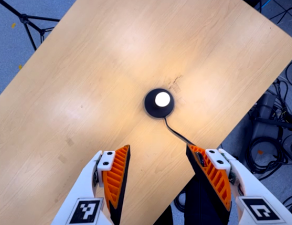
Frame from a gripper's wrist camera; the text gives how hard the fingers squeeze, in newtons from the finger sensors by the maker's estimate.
{"total": 0.0}